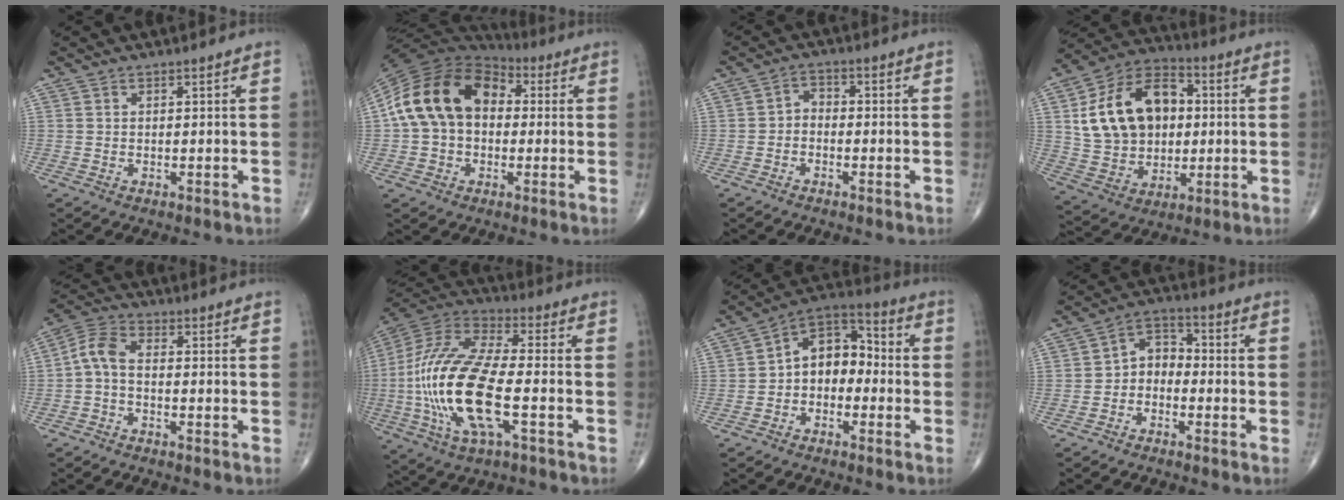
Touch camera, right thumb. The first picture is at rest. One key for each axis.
{"total": 17.6, "fx": 2.0, "fy": 12.5, "fz": 12.2, "tx": -0.216, "ty": 0.040, "tz": 0.026}
{"total": 2.7, "fx": -1.0, "fy": 1.9, "fz": 1.5, "tx": -0.013, "ty": 0.020, "tz": -0.028}
{"total": 19.4, "fx": 3.1, "fy": 14.0, "fz": 13.0, "tx": -0.195, "ty": 0.019, "tz": 0.057}
{"total": 5.5, "fx": -1.1, "fy": 3.0, "fz": 4.5, "tx": -0.095, "ty": 0.023, "tz": -0.034}
{"total": 22.7, "fx": -4.5, "fy": 7.8, "fz": 20.8, "tx": -0.467, "ty": 0.016, "tz": -0.080}
{"total": 10.0, "fx": -1.5, "fy": 7.1, "fz": 6.8, "tx": -0.074, "ty": 0.044, "tz": -0.046}
{"total": 5.7, "fx": -1.8, "fy": 4.2, "fz": 3.4, "tx": -0.037, "ty": 0.034, "tz": -0.048}